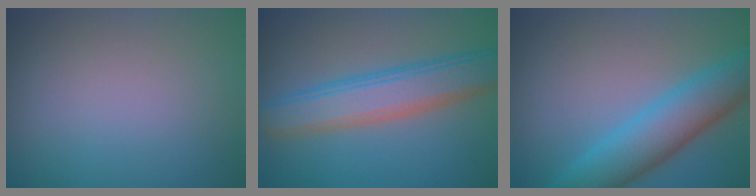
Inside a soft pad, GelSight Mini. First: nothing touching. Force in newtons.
{"total": 5.6, "press": 5.6, "slide": 0.2}
{"total": 6.3, "press": 6.3, "slide": 0.0}